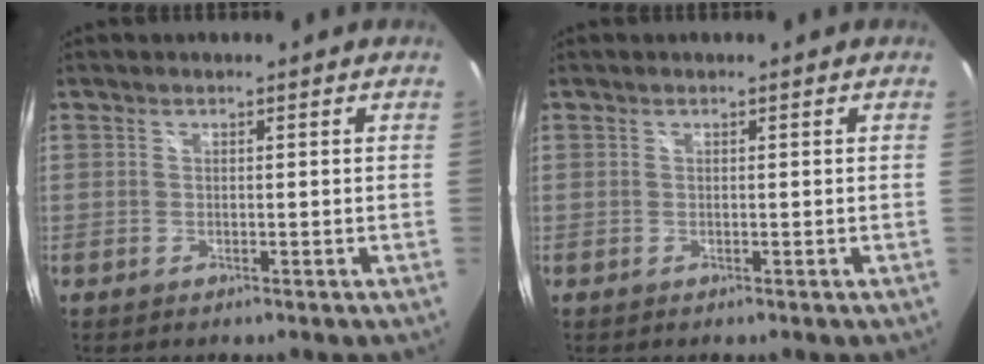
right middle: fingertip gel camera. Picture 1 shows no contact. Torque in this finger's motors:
{"motor_torque": [0.00, 0.00, 0.00, 0.00]}